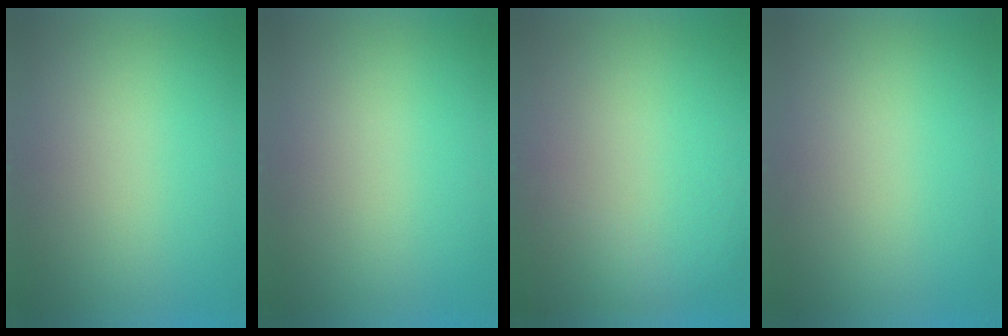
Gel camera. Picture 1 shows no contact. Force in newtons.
{"total": 0.0}
{"total": 5.9}
{"total": 0.0}